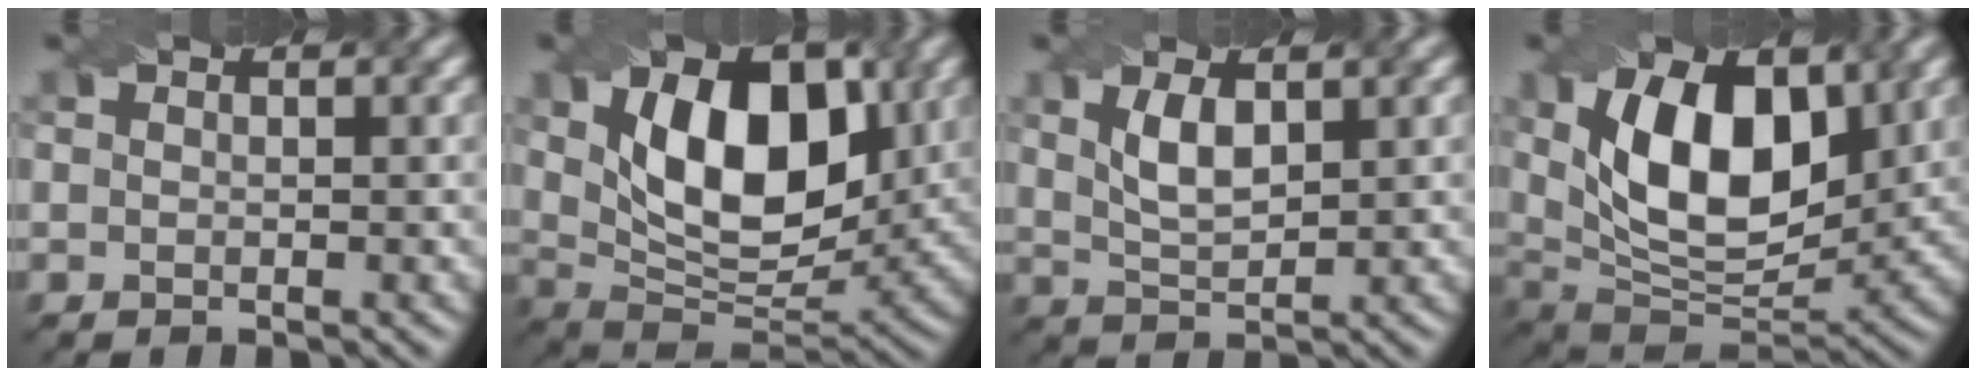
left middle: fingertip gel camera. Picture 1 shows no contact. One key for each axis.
{"total": 11.3, "fx": 2.6, "fy": 6.5, "fz": 8.9, "tx": -0.141, "ty": 0.001, "tz": 0.043}
{"total": 3.1, "fx": 0.9, "fy": 1.3, "fz": 2.6, "tx": -0.062, "ty": 0.004, "tz": 0.024}
{"total": 11.2, "fx": 2.5, "fy": 6.2, "fz": 9.0, "tx": -0.149, "ty": 0.003, "tz": 0.041}